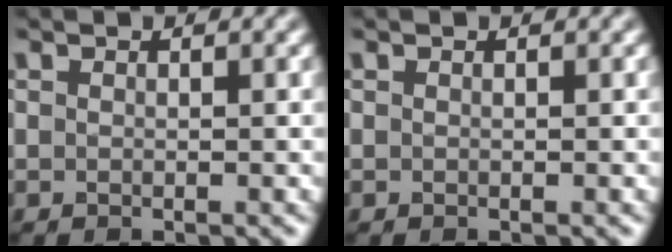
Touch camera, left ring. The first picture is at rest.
{"total": 0.0}